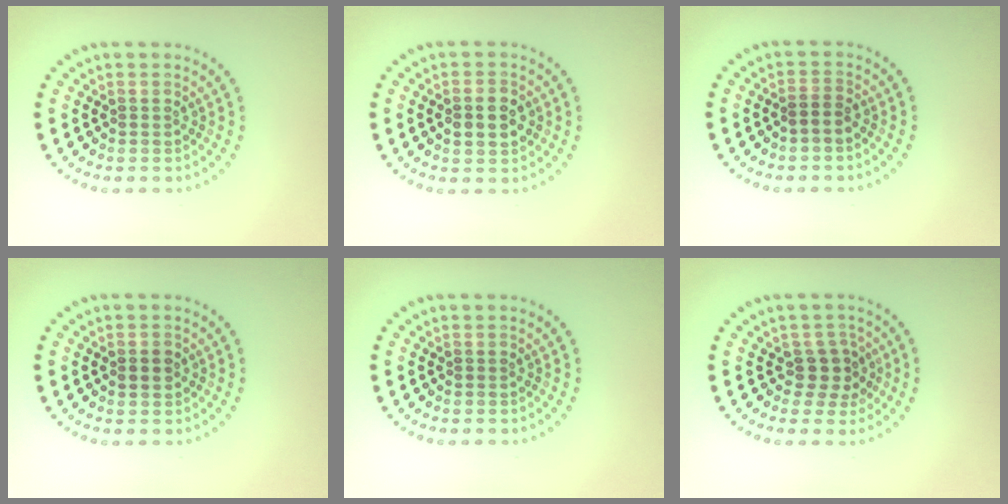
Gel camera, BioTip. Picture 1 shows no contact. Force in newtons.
{"total": 3.0, "press": 3.0, "slide": 0.2}
{"total": 1.3, "press": 1.1, "slide": 0.6}
{"total": 1.2, "press": 1.2, "slide": 0.0}
{"total": 0.0}
{"total": 2.3, "press": 1.9, "slide": 1.2}